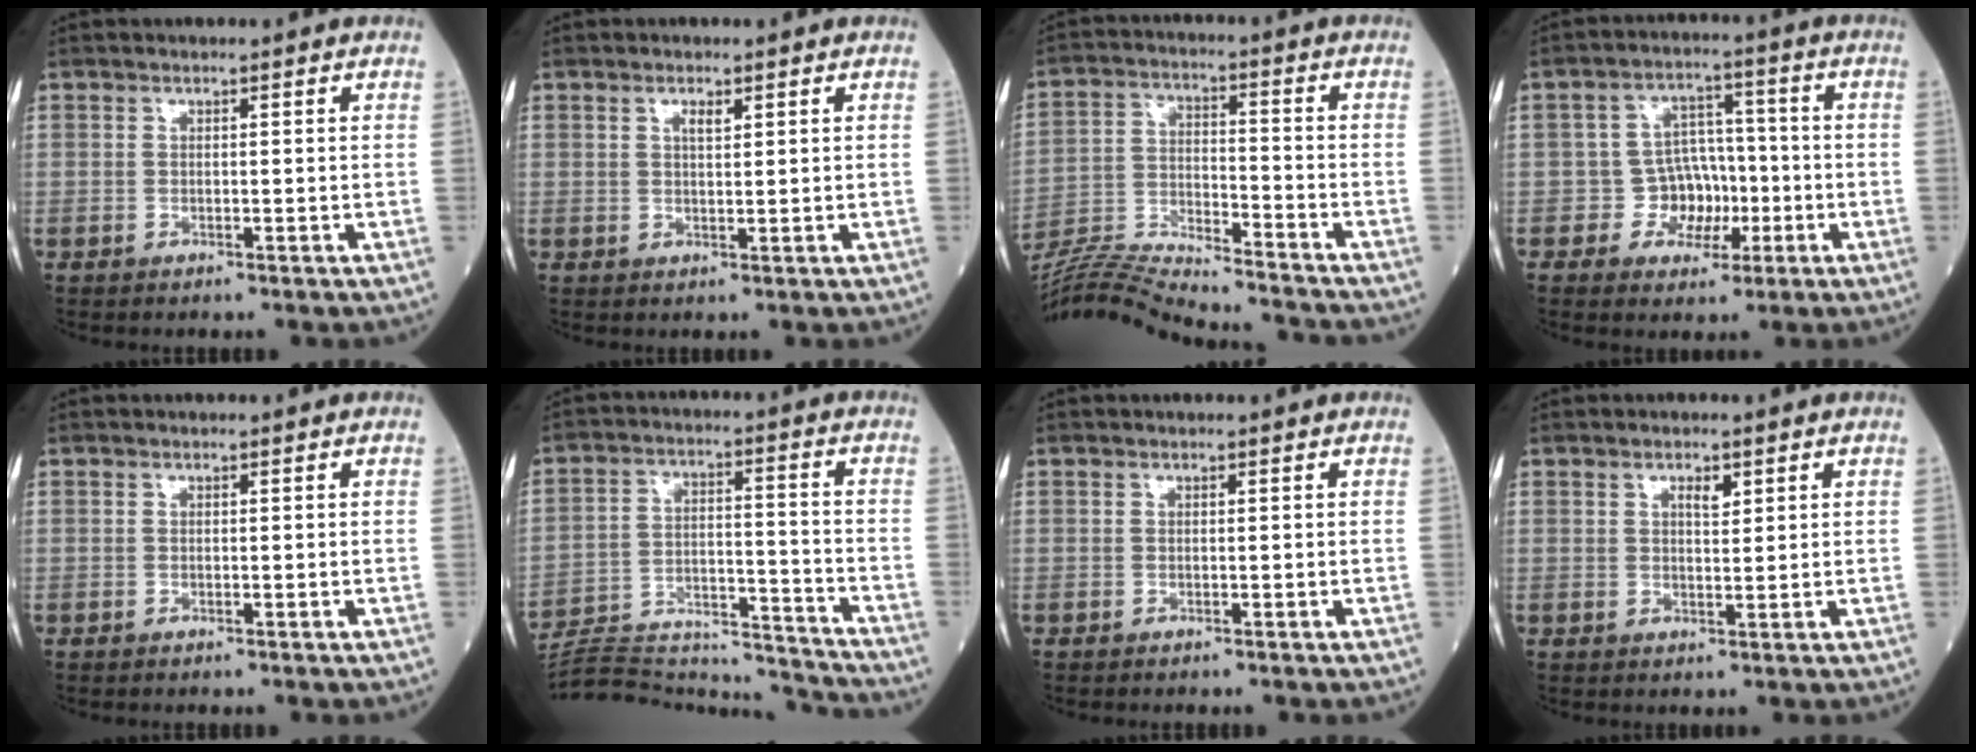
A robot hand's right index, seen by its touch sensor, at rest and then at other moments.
{"total": 1.5, "force": [0.8, 0.3, 1.2], "torque": [-0.022, 0.000, 0.015]}
{"total": 18.8, "force": [-17.7, 0.5, 6.1], "torque": [-0.128, -0.013, -0.293]}
{"total": 6.1, "force": [-1.5, 5.5, 2.2], "torque": [-0.023, 0.019, -0.021]}
{"total": 0.0}
{"total": 19.2, "force": [-18.8, 1.8, 3.2], "torque": [-0.072, 0.023, -0.283]}
{"total": 0.0}
{"total": 1.9, "force": [1.1, 0.6, 1.5], "torque": [-0.025, -0.001, 0.017]}